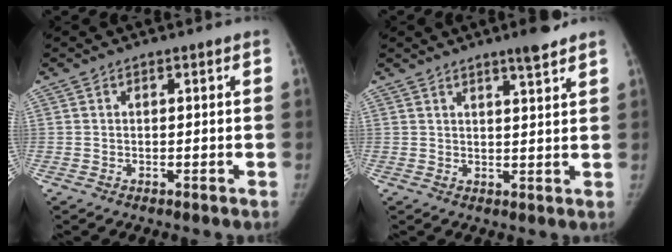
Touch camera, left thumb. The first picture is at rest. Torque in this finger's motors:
{"motor_torque": [0.51, -0.31, 0.90, -0.71, 0.12]}